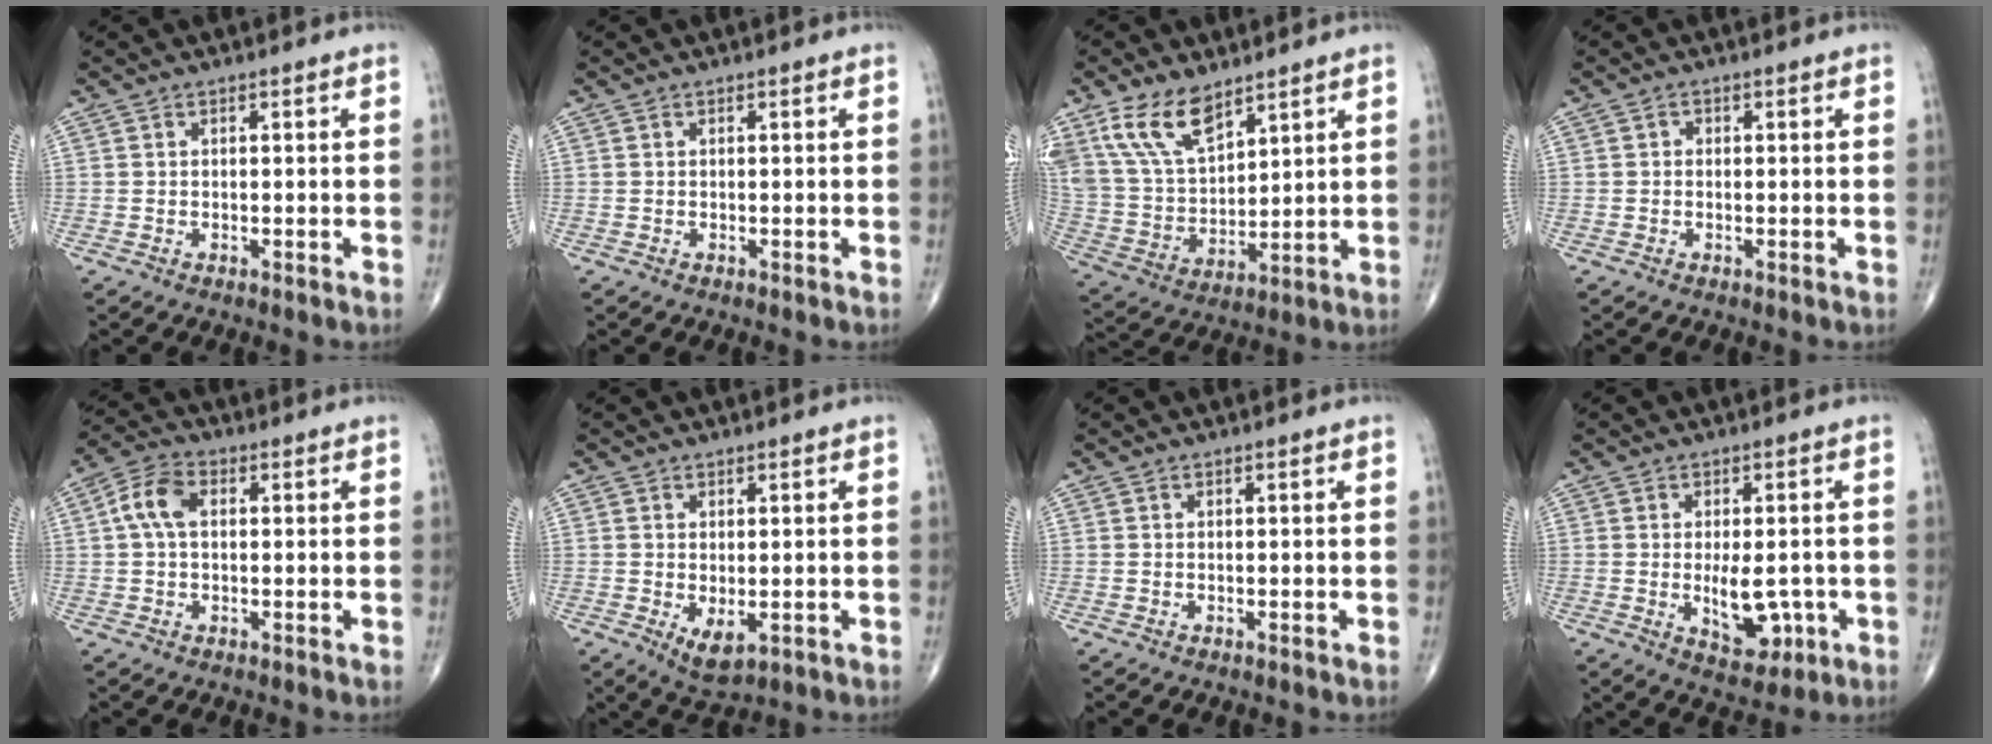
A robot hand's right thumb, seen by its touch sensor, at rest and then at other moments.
{"total": 0.0}
{"total": 13.9, "force": [8.9, 6.8, 8.2], "torque": [-0.142, -0.035, 0.190]}
{"total": 0.7, "force": [0.0, 0.7, 0.3], "torque": [0.001, 0.002, -0.004]}
{"total": 6.3, "force": [1.0, 3.9, 4.9], "torque": [-0.104, 0.020, 0.012]}
{"total": 4.4, "force": [-0.9, 2.1, 3.8], "torque": [-0.058, -0.012, -0.004]}
{"total": 0.0}
{"total": 8.0, "force": [-1.4, 4.1, 6.7], "torque": [-0.078, -0.008, -0.009]}